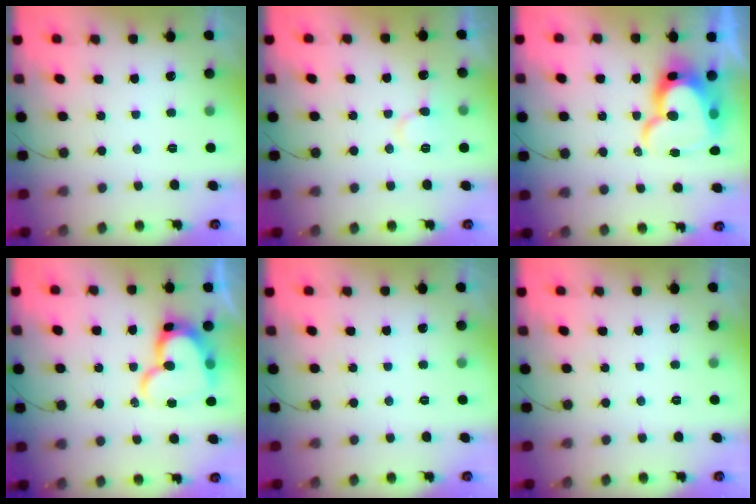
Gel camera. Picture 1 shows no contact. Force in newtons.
{"total": 7.8, "press": 7.8, "slide": 0.9}
{"total": 18.7, "press": 18.6, "slide": 1.9}
{"total": 15.7, "press": 15.6, "slide": 1.1}
{"total": 0.0}
{"total": 0.0}